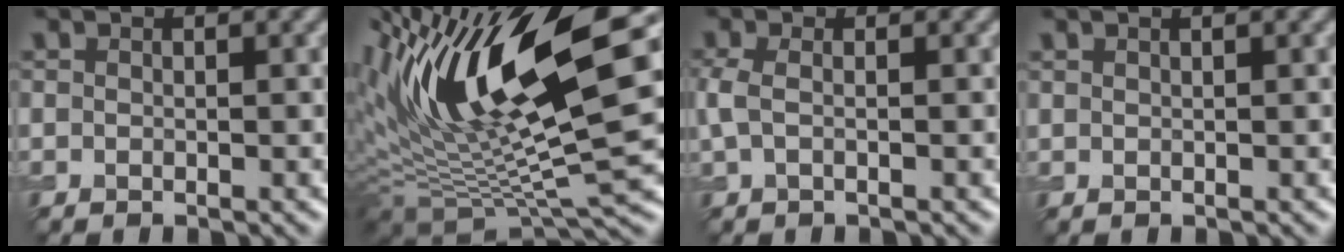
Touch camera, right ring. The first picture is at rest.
{"total": 16.0, "force": [4.7, 5.5, 14.3], "torque": [-0.268, 0.008, 0.080]}
{"total": 1.9, "force": [0.1, 0.9, 1.7], "torque": [-0.044, 0.002, -0.003]}
{"total": 0.9, "force": [0.7, 0.4, 0.5], "torque": [-0.003, 0.000, 0.004]}